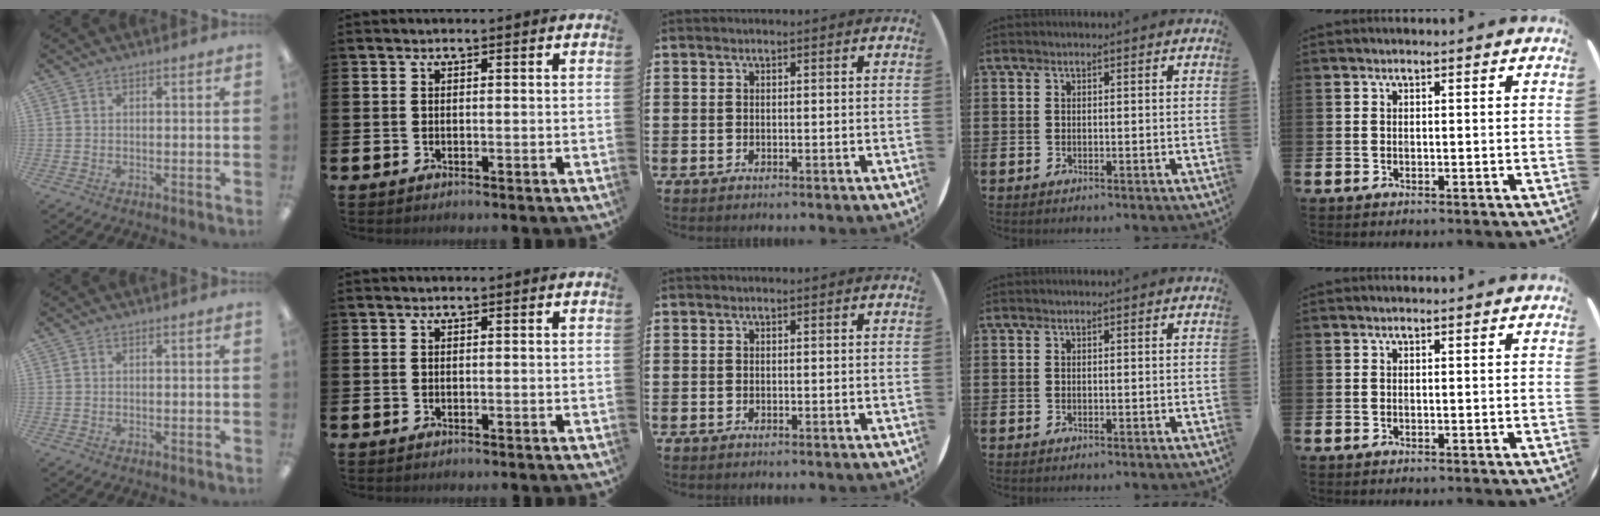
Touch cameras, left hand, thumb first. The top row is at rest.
{}